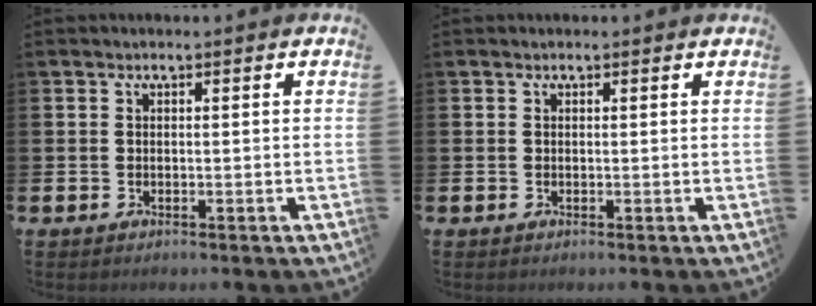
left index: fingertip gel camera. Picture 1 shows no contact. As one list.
[{"total": 0.0}]